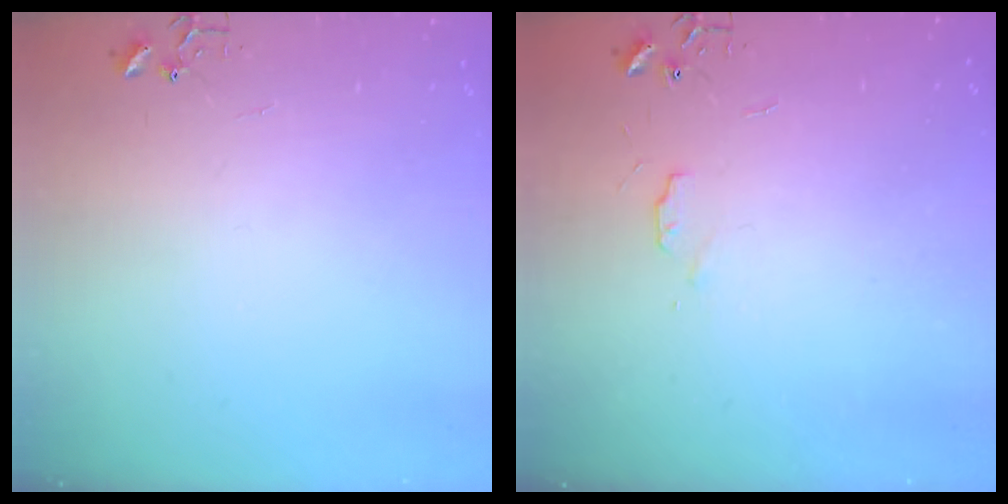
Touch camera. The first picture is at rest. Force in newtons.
{"total": 4.7, "press": 4.6, "slide": 0.7}